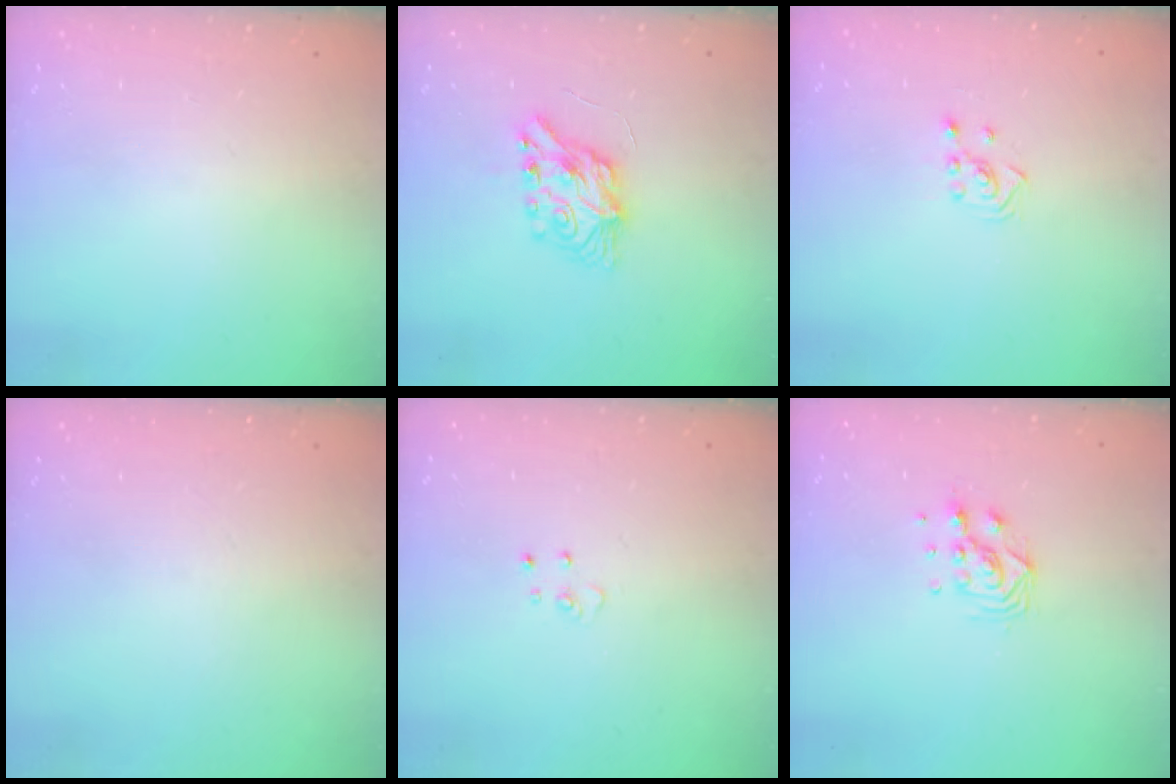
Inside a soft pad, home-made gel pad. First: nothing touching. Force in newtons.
{"total": 8.3, "press": 8.2, "slide": 0.4}
{"total": 2.5, "press": 2.4, "slide": 0.8}
{"total": 0.0}
{"total": 3.4, "press": 3.4, "slide": 0.3}
{"total": 7.8, "press": 7.8, "slide": 0.7}